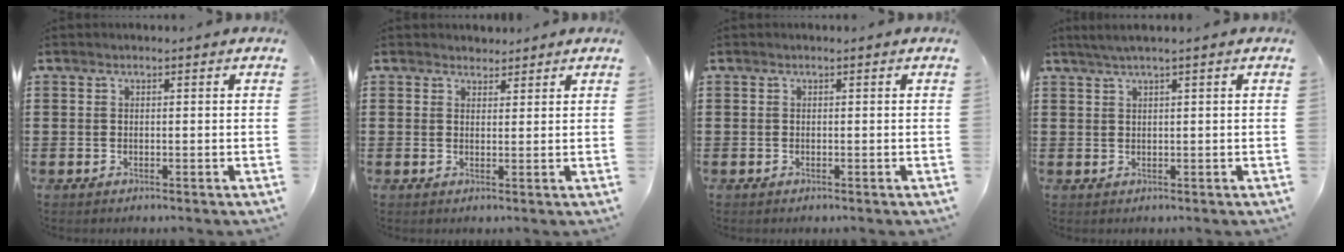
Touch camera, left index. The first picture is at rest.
{"total": 2.0, "force": [1.8, 0.8, -0.1], "torque": [-0.004, 0.004, 0.036]}
{"total": 0.0}
{"total": 1.7, "force": [1.0, -0.2, 1.4], "torque": [-0.025, 0.000, 0.018]}